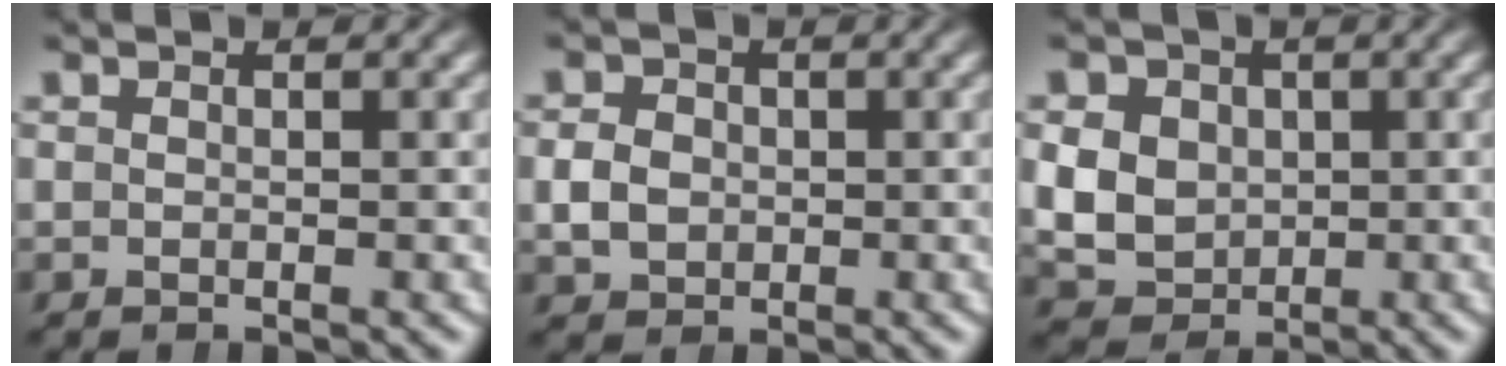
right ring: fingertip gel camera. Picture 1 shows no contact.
{"total": 2.7, "force": [-0.4, 2.4, 1.1], "torque": [-0.026, -0.007, 0.000]}
{"total": 8.9, "force": [-0.7, 8.1, 3.4], "torque": [-0.095, -0.037, -0.001]}